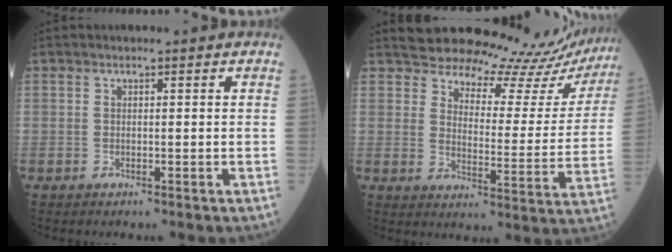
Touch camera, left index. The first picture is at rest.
{"total": 20.1, "force": [19.5, 3.6, 3.2], "torque": [-0.028, -0.077, 0.217]}